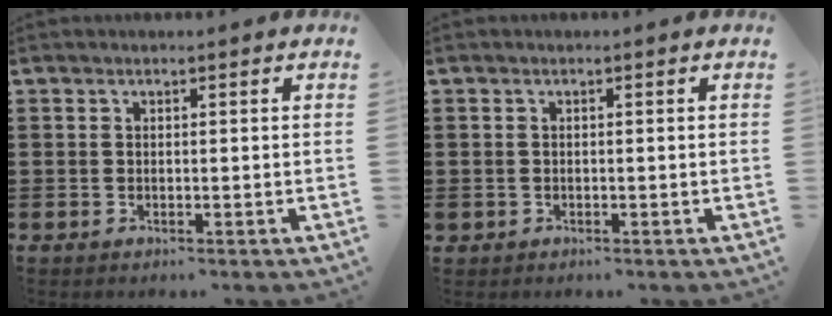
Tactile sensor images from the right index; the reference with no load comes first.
{"total": 0.5, "force": [-0.2, 0.5, 0.0], "torque": [-0.002, 0.004, -0.006]}